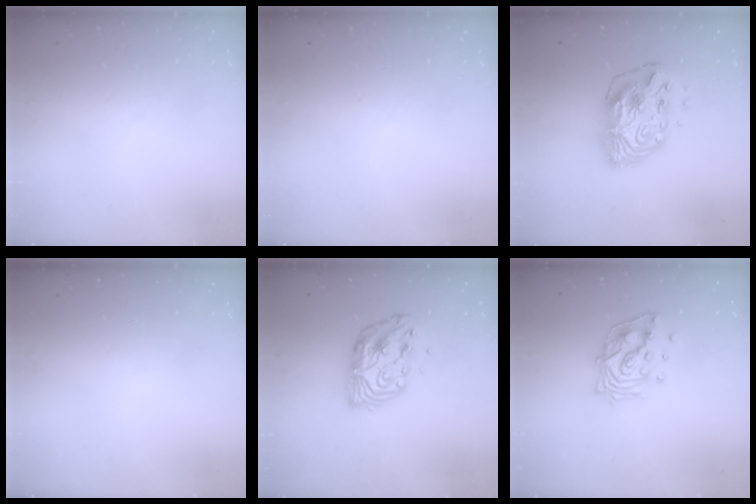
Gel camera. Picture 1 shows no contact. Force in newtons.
{"total": 0.0}
{"total": 13.7, "press": 13.7, "slide": 1.0}
{"total": 0.0}
{"total": 11.3, "press": 11.3, "slide": 0.7}
{"total": 14.1, "press": 14.0, "slide": 1.8}